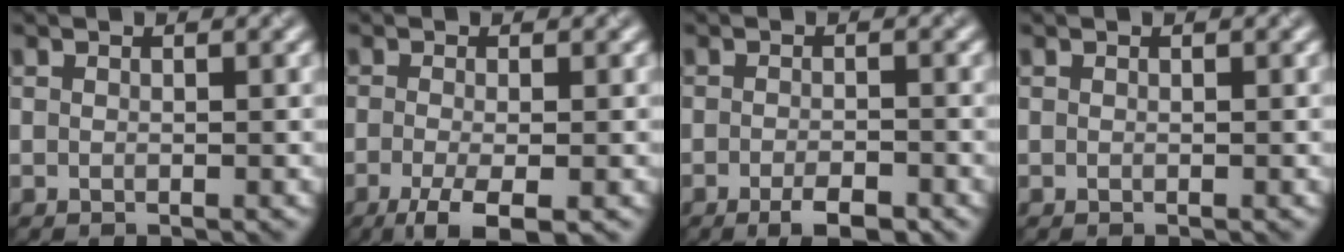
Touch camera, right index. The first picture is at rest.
{"total": 4.1, "force": [-2.0, 1.0, 3.4], "torque": [-0.065, -0.006, -0.042]}
{"total": 3.0, "force": [-1.8, 0.9, 2.3], "torque": [-0.039, -0.003, -0.031]}
{"total": 0.0}